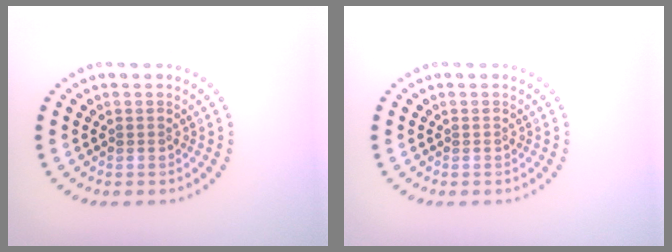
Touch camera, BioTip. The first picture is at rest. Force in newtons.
{"total": 0.0}